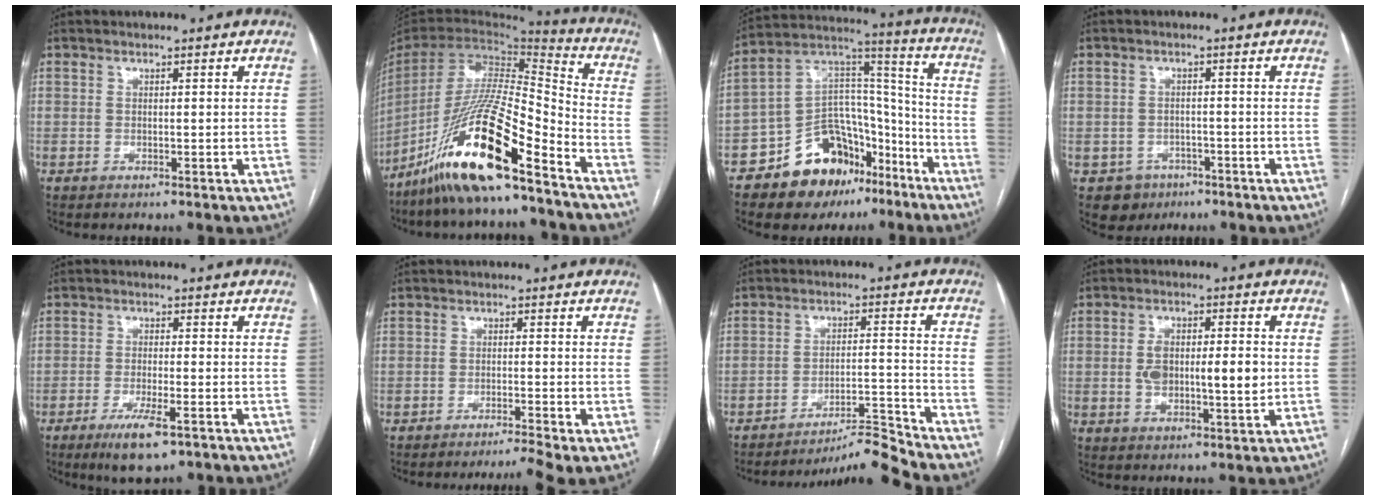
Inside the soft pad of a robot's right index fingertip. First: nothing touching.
{"total": 20.6, "force": [-14.0, 2.2, 15.0], "torque": [-0.311, -0.029, -0.264]}
{"total": 17.5, "force": [-11.5, 10.3, 8.2], "torque": [-0.110, 0.075, -0.183]}
{"total": 4.0, "force": [-2.0, 3.4, 0.1], "torque": [0.005, 0.013, -0.025]}
{"total": 6.3, "force": [-3.7, 1.2, 5.0], "torque": [-0.092, -0.012, -0.058]}
{"total": 4.2, "force": [-3.2, -0.8, 2.6], "torque": [-0.038, -0.004, -0.051]}
{"total": 7.7, "force": [-7.1, -3.0, 0.0], "torque": [0.005, 0.019, -0.122]}
{"total": 9.2, "force": [-0.1, 3.4, 8.5], "torque": [-0.152, 0.010, 0.004]}